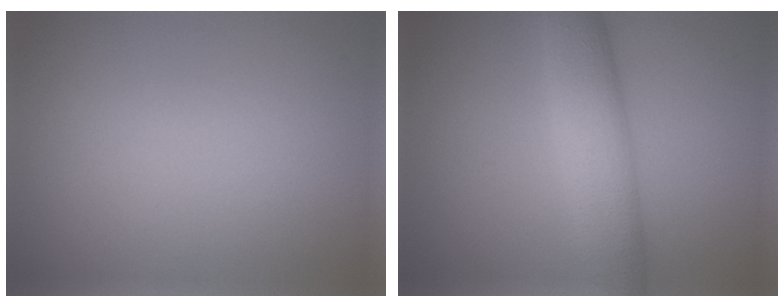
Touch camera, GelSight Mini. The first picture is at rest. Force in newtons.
{"total": 6.1, "press": 6.1, "slide": 0.2}